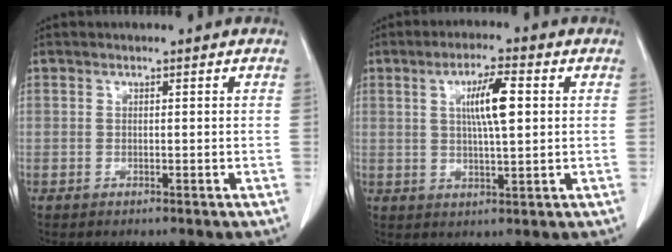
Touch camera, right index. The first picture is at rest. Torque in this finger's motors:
{"motor_torque": [1.14, 0.10, 0.26, 0.12]}